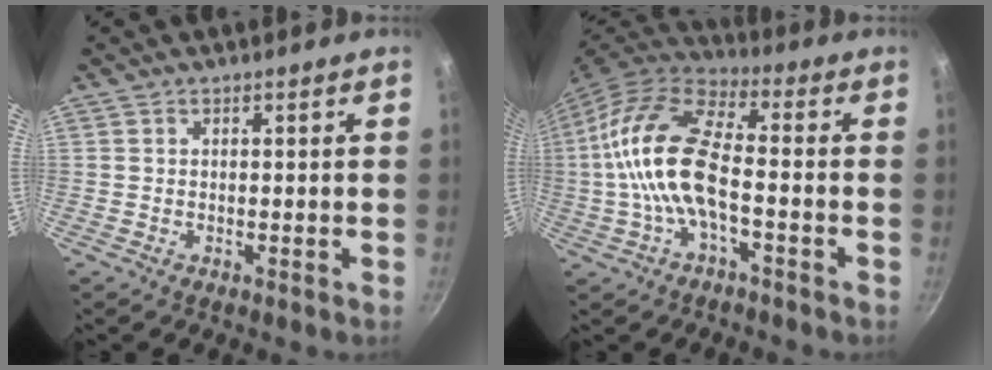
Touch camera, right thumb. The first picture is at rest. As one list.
[{"total": 16.1, "force": [-2.2, 7.3, 14.2], "torque": [-0.271, 0.038, -0.057]}]